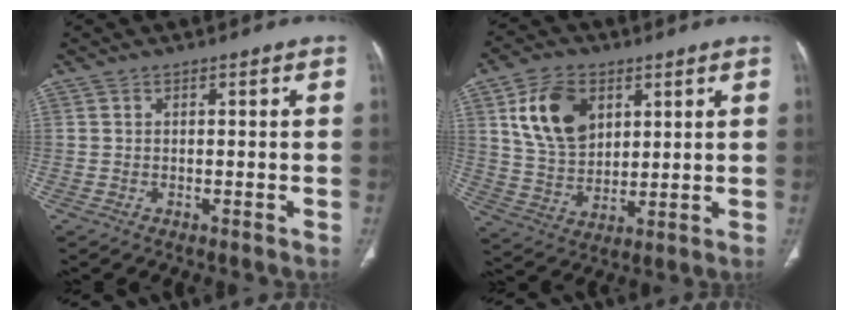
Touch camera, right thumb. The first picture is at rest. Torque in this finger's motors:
{"motor_torque": [-0.44, 0.60, 0.49, -0.33, 0.31]}